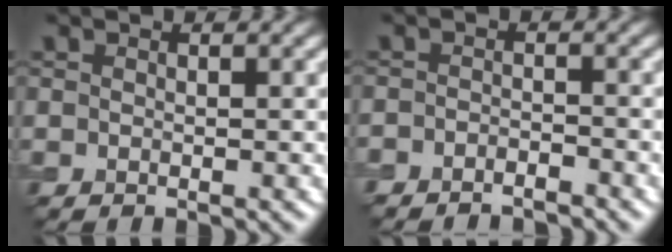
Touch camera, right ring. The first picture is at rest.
{"total": 2.2, "force": [-2.2, 0.4, 0.4], "torque": [-0.001, -0.002, -0.039]}